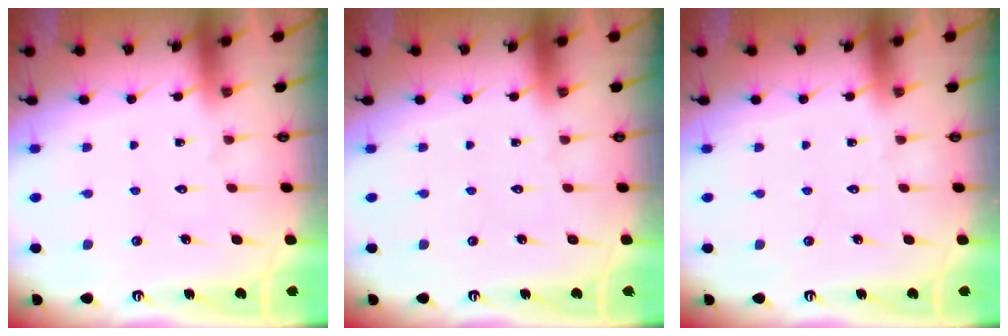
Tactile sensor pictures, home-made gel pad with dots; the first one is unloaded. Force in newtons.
{"total": 0.0}
{"total": 0.0}